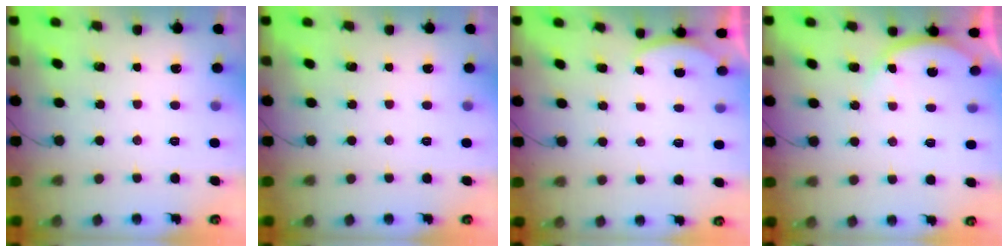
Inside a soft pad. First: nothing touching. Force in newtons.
{"total": 0.0}
{"total": 2.0, "press": 1.9, "slide": 0.6}
{"total": 5.3, "press": 5.2, "slide": 0.8}